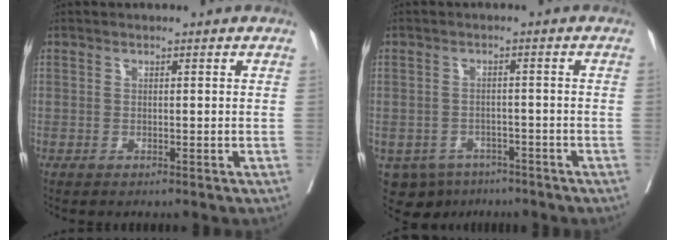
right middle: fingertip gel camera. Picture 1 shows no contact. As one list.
[{"total": 7.7, "force": [-5.1, 5.3, 2.1], "torque": [-0.034, 0.000, -0.070]}]